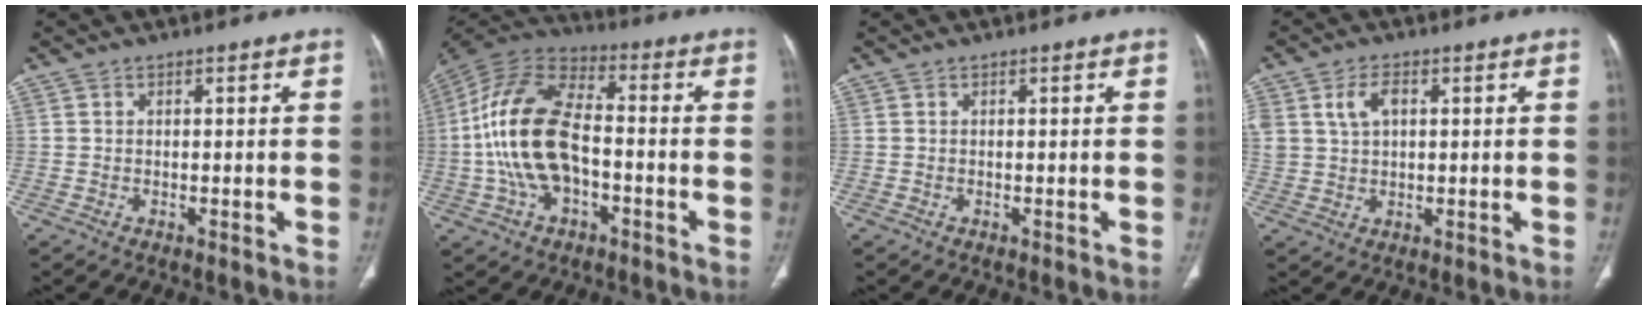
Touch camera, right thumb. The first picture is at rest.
{"total": 18.3, "force": [-2.2, 10.4, 14.9], "torque": [-0.297, 0.035, -0.044]}
{"total": 0.0}
{"total": 5.7, "force": [1.9, 3.6, 4.0], "torque": [-0.075, 0.003, 0.041]}